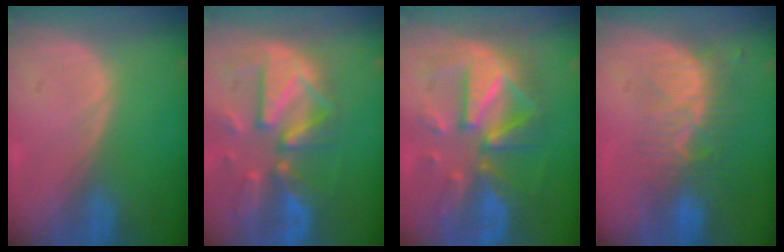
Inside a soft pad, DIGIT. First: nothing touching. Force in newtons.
{"total": 12.3, "press": 10.6, "slide": 6.1}
{"total": 12.0, "press": 12.0, "slide": 1.2}
{"total": 8.1, "press": 7.3, "slide": 3.6}